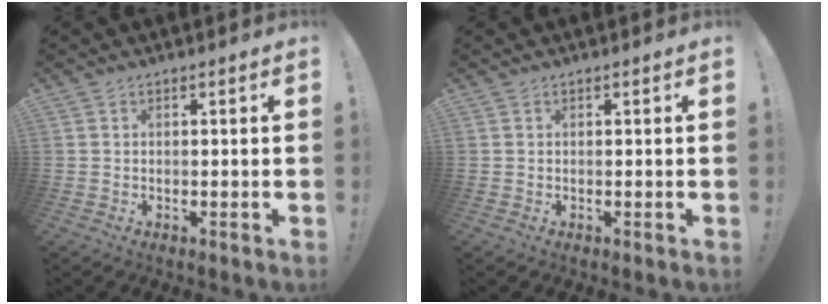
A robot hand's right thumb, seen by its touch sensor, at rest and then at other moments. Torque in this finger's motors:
{"motor_torque": [-0.01, 0.01, -0.01, 0.00, 0.00]}